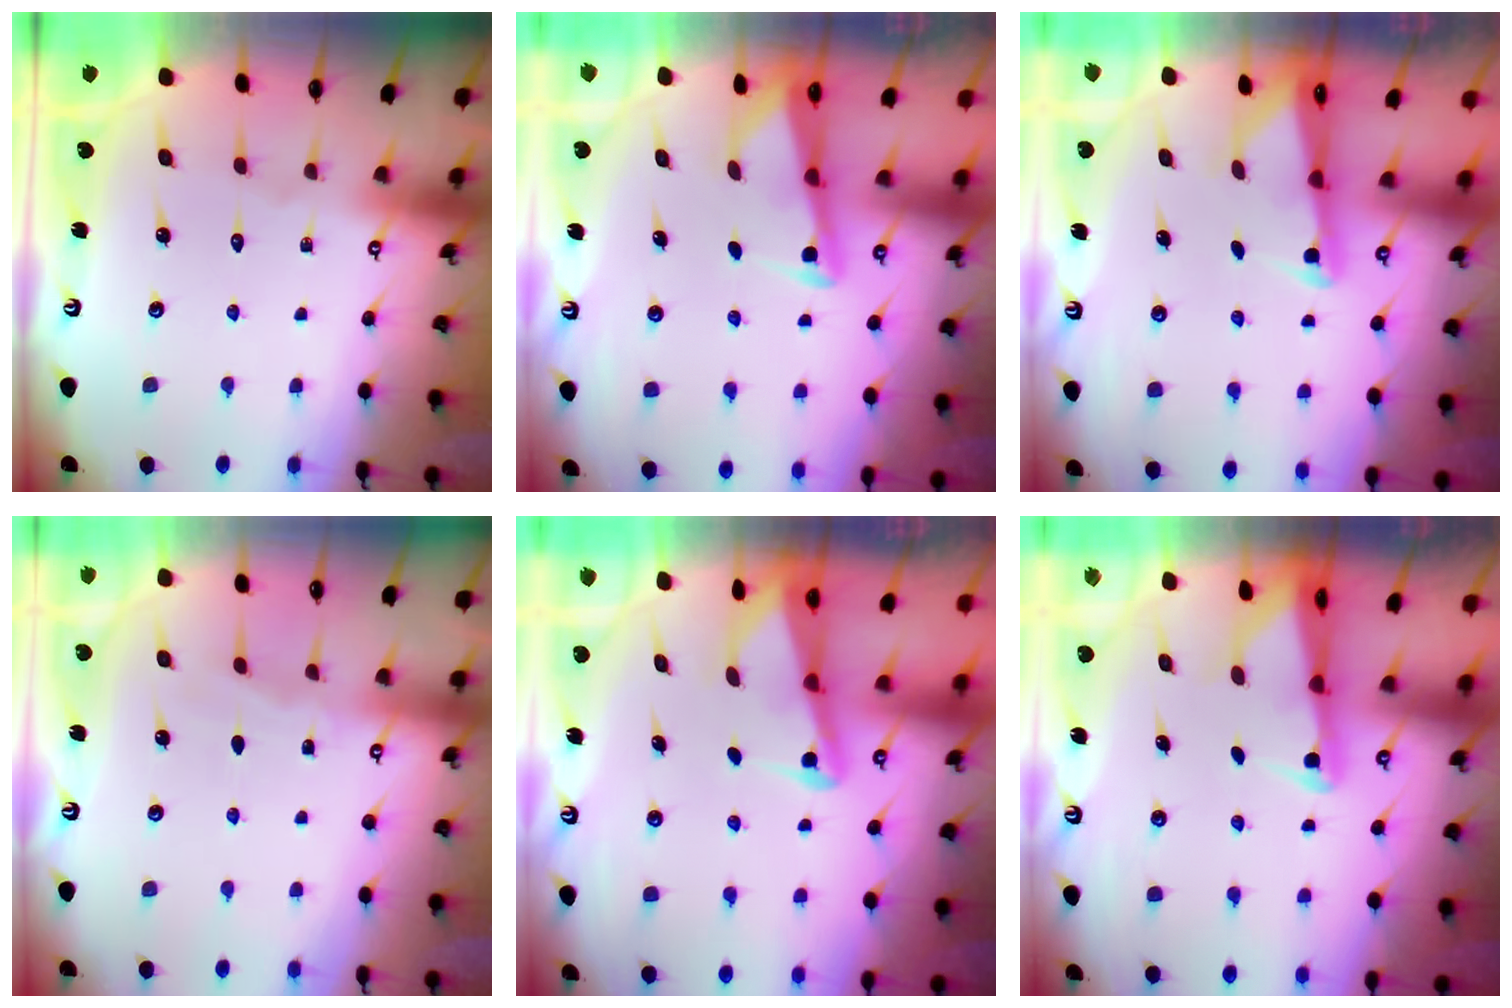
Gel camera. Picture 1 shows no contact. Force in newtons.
{"total": 2.8, "press": 2.8, "slide": 0.2}
{"total": 1.8, "press": 1.7, "slide": 0.4}
{"total": 2.9, "press": 2.9, "slide": 0.1}
{"total": 2.5, "press": 2.4, "slide": 0.6}
{"total": 2.4, "press": 2.3, "slide": 0.5}